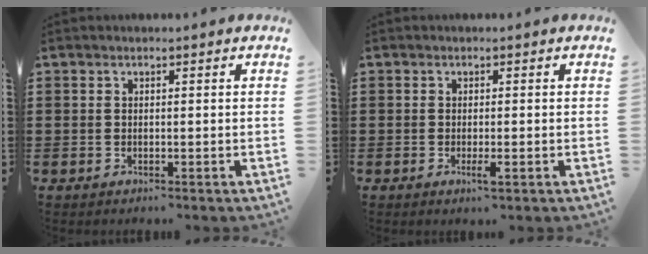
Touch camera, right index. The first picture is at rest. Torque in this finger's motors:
{"motor_torque": [0.38, -0.01, 0.00, 0.01]}